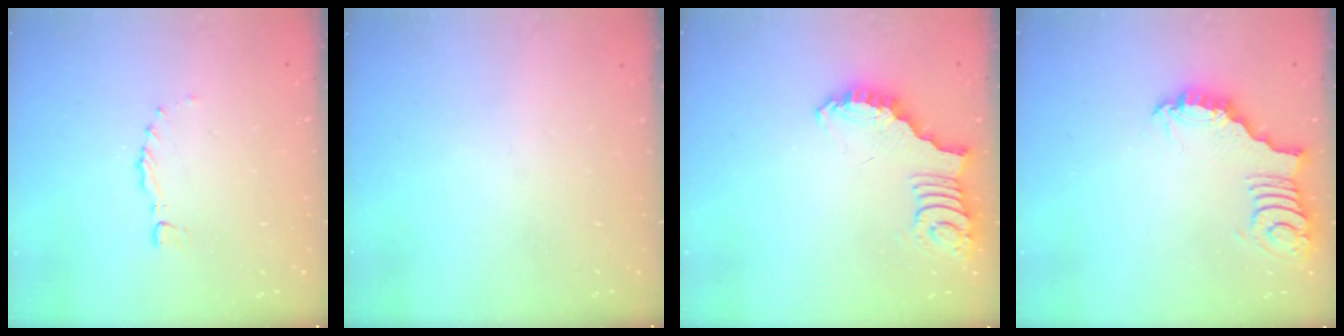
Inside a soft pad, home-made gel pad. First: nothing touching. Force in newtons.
{"total": 0.0}
{"total": 2.7, "press": 2.7, "slide": 0.5}
{"total": 3.3, "press": 3.3, "slide": 0.1}